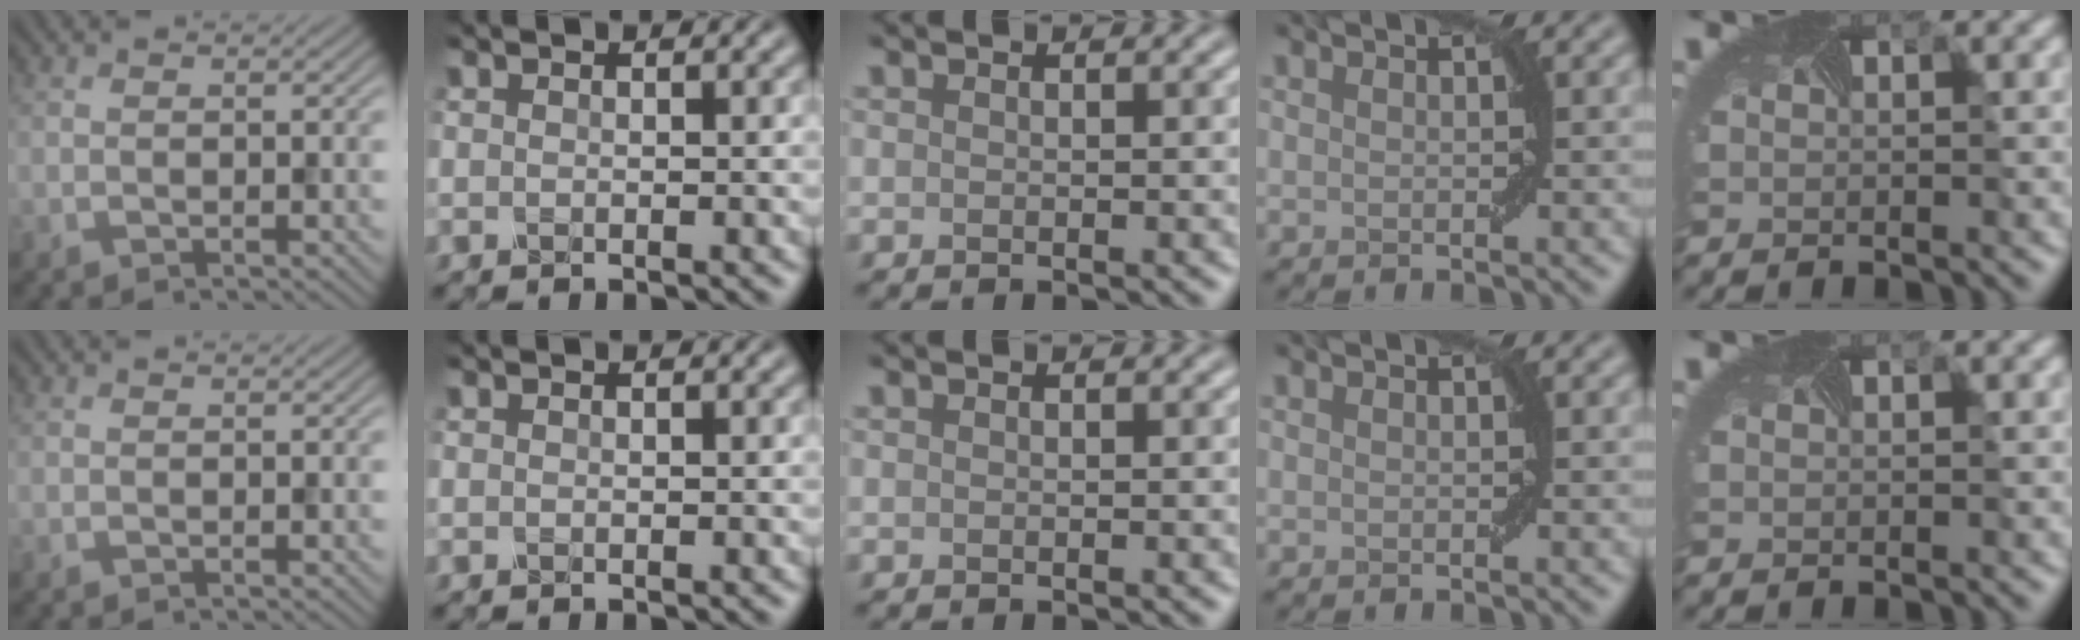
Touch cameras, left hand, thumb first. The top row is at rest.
{}